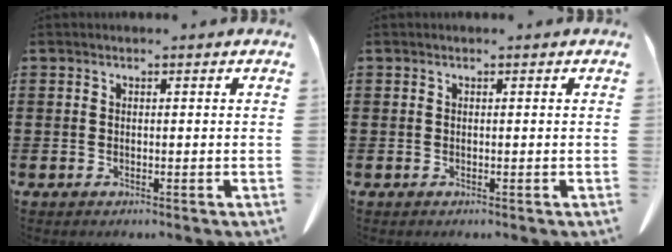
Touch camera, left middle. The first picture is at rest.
{"total": 0.0}